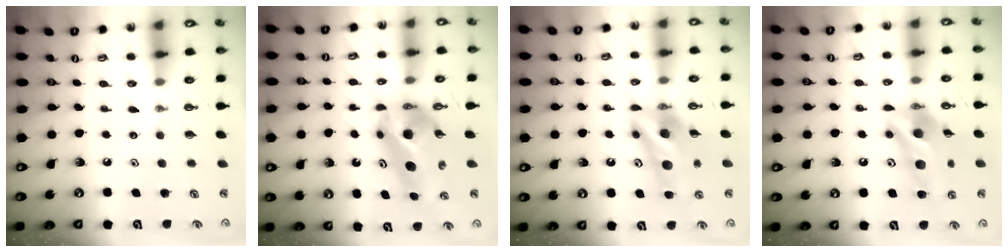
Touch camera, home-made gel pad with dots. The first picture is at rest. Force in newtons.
{"total": 11.1, "press": 10.7, "slide": 3.0}
{"total": 10.9, "press": 10.8, "slide": 1.2}
{"total": 13.0, "press": 12.9, "slide": 1.3}